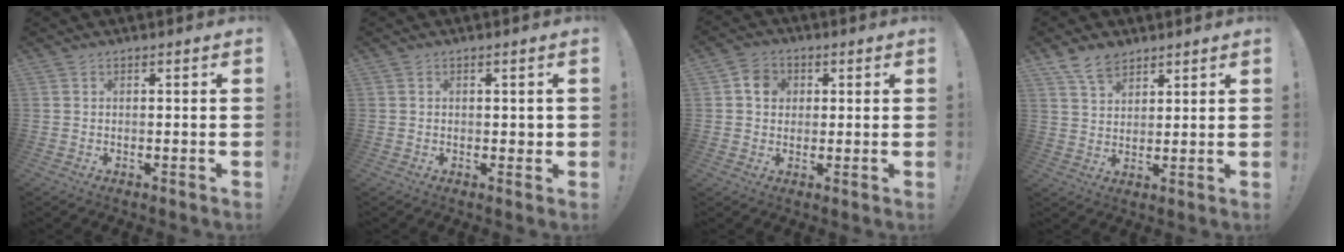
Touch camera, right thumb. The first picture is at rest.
{"total": 1.4, "force": [0.1, 1.3, 0.7], "torque": [-0.005, 0.003, 0.000]}
{"total": 6.2, "force": [1.6, 5.4, 2.6], "torque": [-0.038, 0.006, 0.031]}
{"total": 7.4, "force": [5.6, 4.0, 2.8], "torque": [-0.058, -0.024, 0.109]}